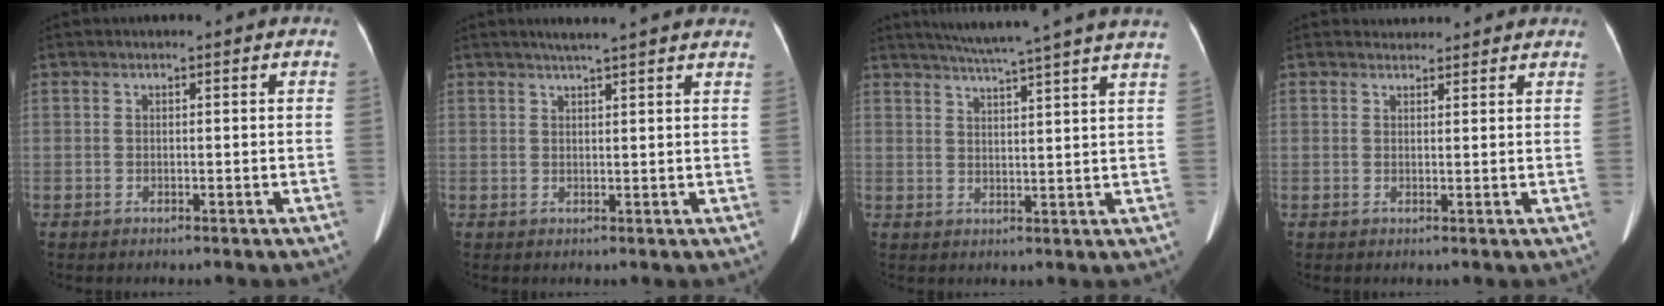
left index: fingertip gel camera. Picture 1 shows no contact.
{"total": 10.4, "force": [9.1, 0.5, 5.1], "torque": [-0.068, 0.023, 0.101]}
{"total": 15.9, "force": [13.6, -1.6, 8.0], "torque": [-0.132, -0.005, 0.171]}
{"total": 3.4, "force": [3.3, 1.0, 0.0], "torque": [-0.003, 0.019, 0.039]}